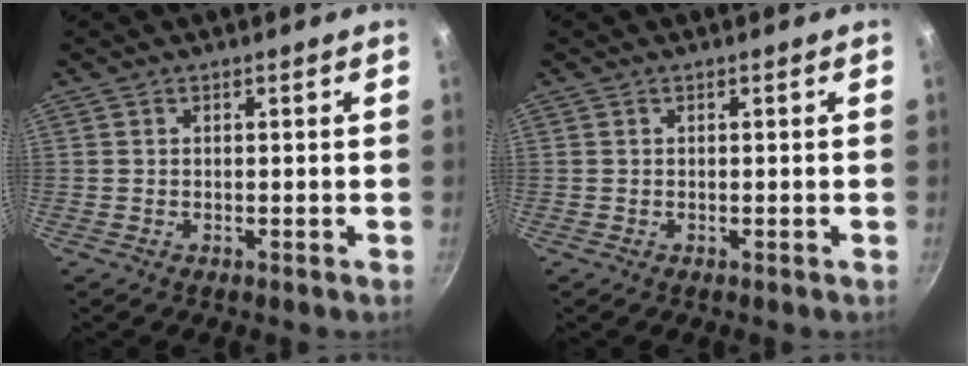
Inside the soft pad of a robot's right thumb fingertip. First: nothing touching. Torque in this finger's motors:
{"motor_torque": [-0.07, 0.07, -0.01, 0.01, 0.02]}